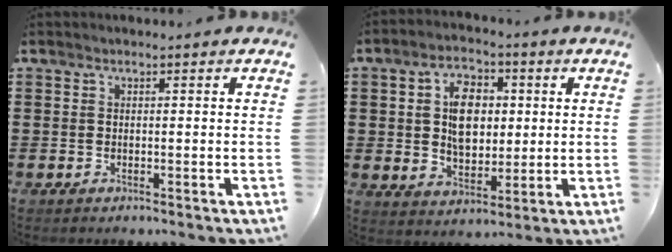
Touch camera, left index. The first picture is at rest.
{"total": 7.9, "force": [1.3, 5.2, 5.8], "torque": [-0.115, 0.012, 0.018]}